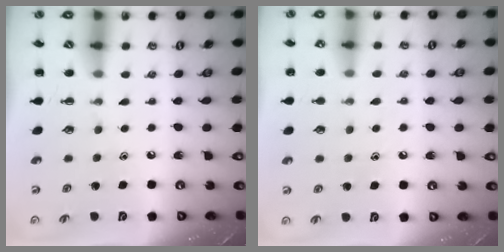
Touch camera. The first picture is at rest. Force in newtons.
{"total": 7.5, "press": 7.3, "slide": 2.0}